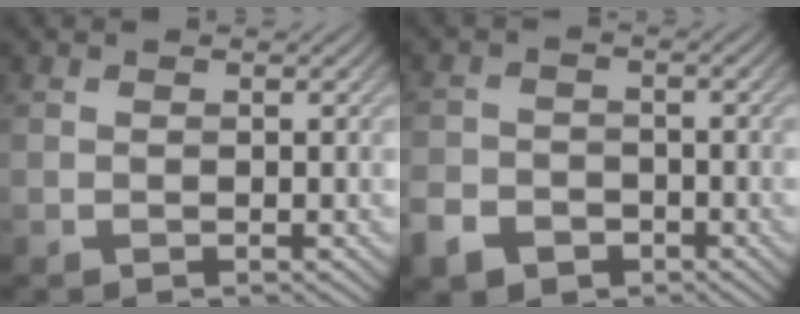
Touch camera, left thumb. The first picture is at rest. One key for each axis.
{"total": 4.8, "fx": -2.9, "fy": 3.3, "fz": 1.7, "tx": -0.044, "ty": -0.006, "tz": -0.061}